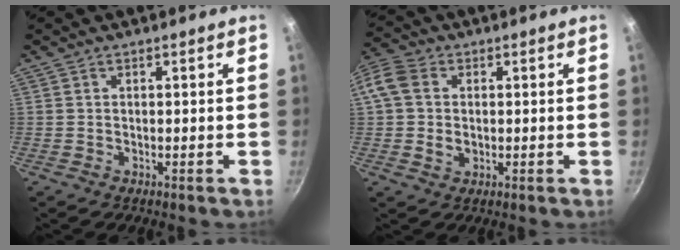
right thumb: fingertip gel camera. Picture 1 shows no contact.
{"total": 10.9, "force": [0.6, 8.7, 6.5], "torque": [-0.147, 0.019, 0.002]}